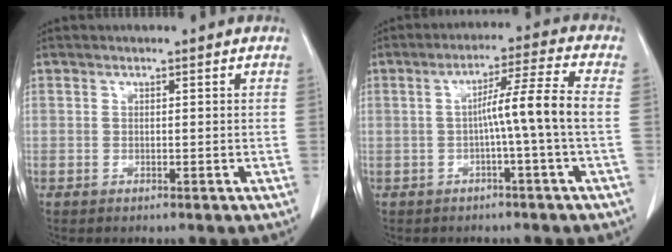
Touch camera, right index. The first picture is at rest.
{"total": 7.1, "force": [-0.8, -1.7, 6.8], "torque": [-0.116, 0.016, -0.011]}